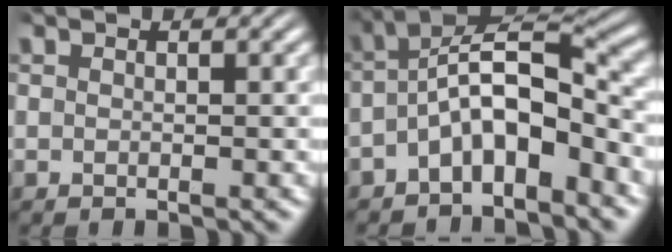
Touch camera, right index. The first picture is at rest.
{"total": 8.2, "force": [-2.4, 5.3, 5.8], "torque": [-0.110, -0.023, -0.036]}